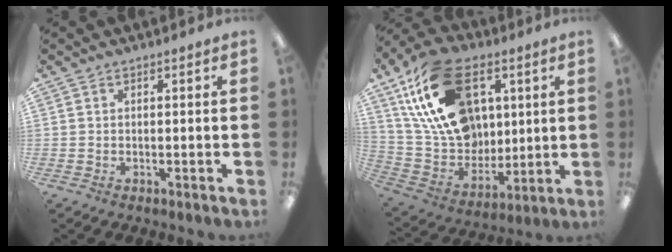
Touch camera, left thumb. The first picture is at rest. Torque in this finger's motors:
{"motor_torque": [0.54, 0.92, 1.43, -1.34, 0.33]}